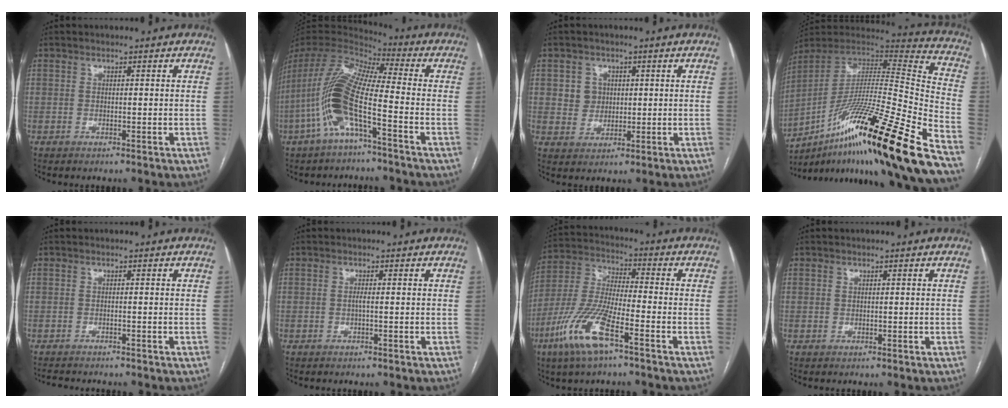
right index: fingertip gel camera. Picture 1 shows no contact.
{"total": 15.0, "force": [-5.0, 2.4, 13.9], "torque": [-0.299, 0.005, -0.101]}
{"total": 4.0, "force": [1.0, 3.8, 0.9], "torque": [-0.012, 0.011, 0.019]}
{"total": 34.5, "force": [-21.3, 1.0, 27.1], "torque": [-0.385, -0.033, -0.358]}
{"total": 3.1, "force": [-2.9, 0.6, 1.1], "torque": [-0.022, -0.007, -0.037]}
{"total": 0.7, "force": [-0.1, -0.1, 0.7], "torque": [-0.013, 0.000, -0.003]}
{"total": 12.7, "force": [-6.7, 2.0, 10.6], "torque": [-0.232, -0.017, -0.134]}
{"total": 0.0}